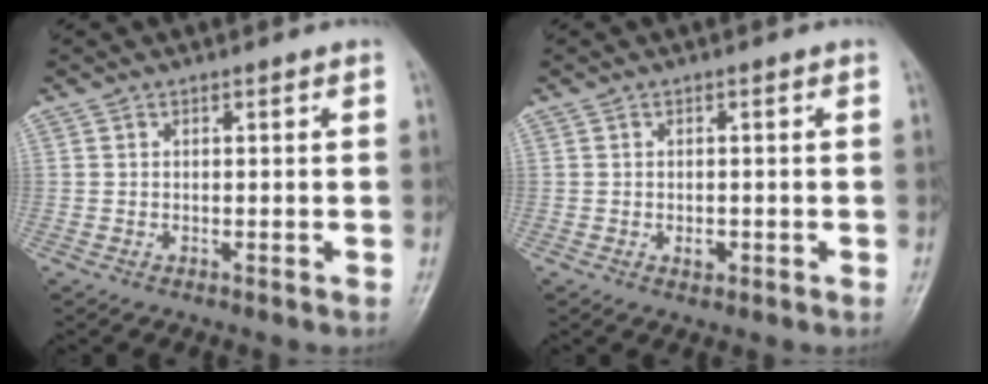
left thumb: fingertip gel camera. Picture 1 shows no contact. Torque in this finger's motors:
{"motor_torque": [-0.01, 0.02, 0.04, 0.03, 0.00]}